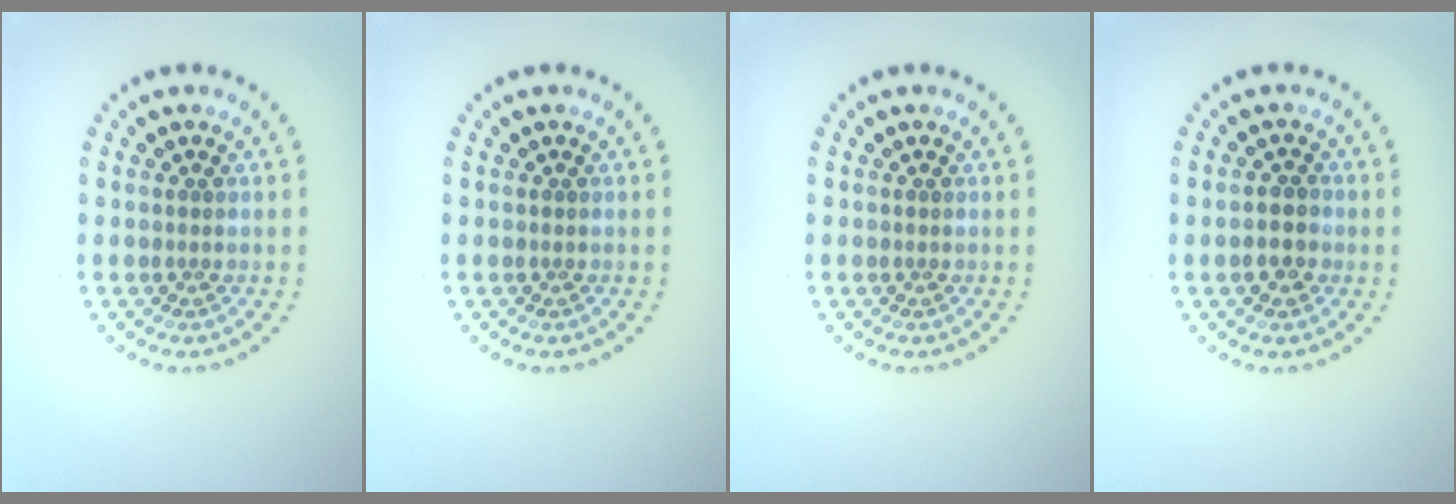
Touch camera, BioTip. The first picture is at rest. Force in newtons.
{"total": 0.0}
{"total": 0.0}
{"total": 2.3, "press": 2.1, "slide": 0.8}